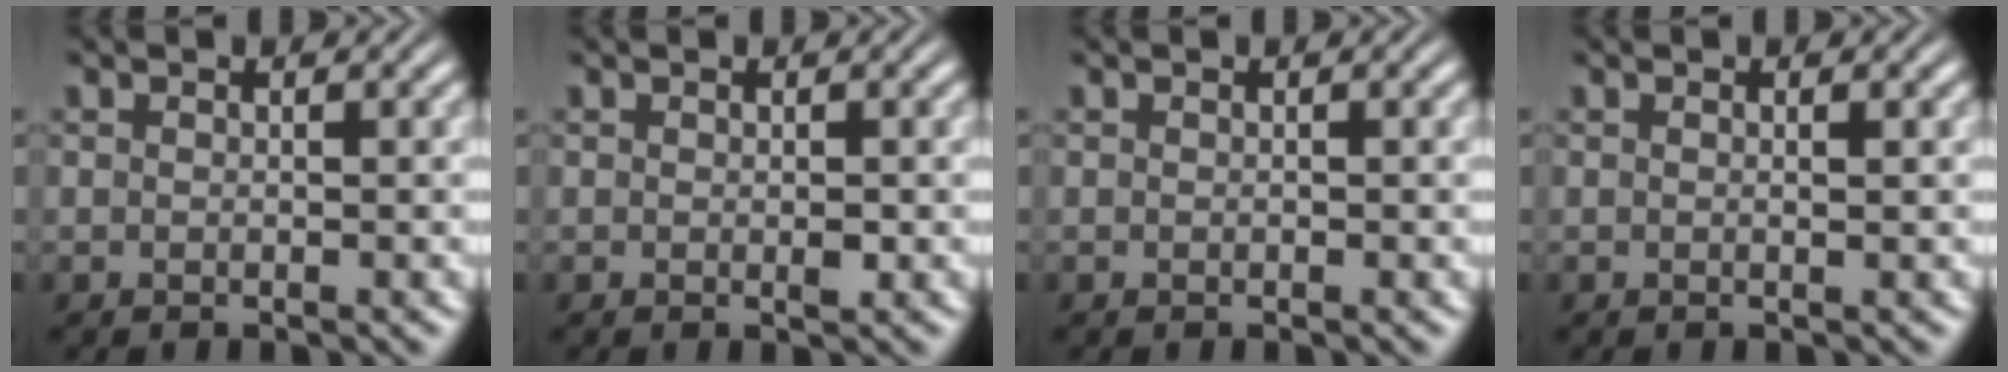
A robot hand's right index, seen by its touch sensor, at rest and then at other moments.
{"total": 0.6, "force": [-0.1, 0.3, 0.5], "torque": [-0.009, -0.004, -0.001]}
{"total": 0.0}
{"total": 0.5, "force": [0.1, -0.2, 0.5], "torque": [-0.006, 0.000, 0.001]}